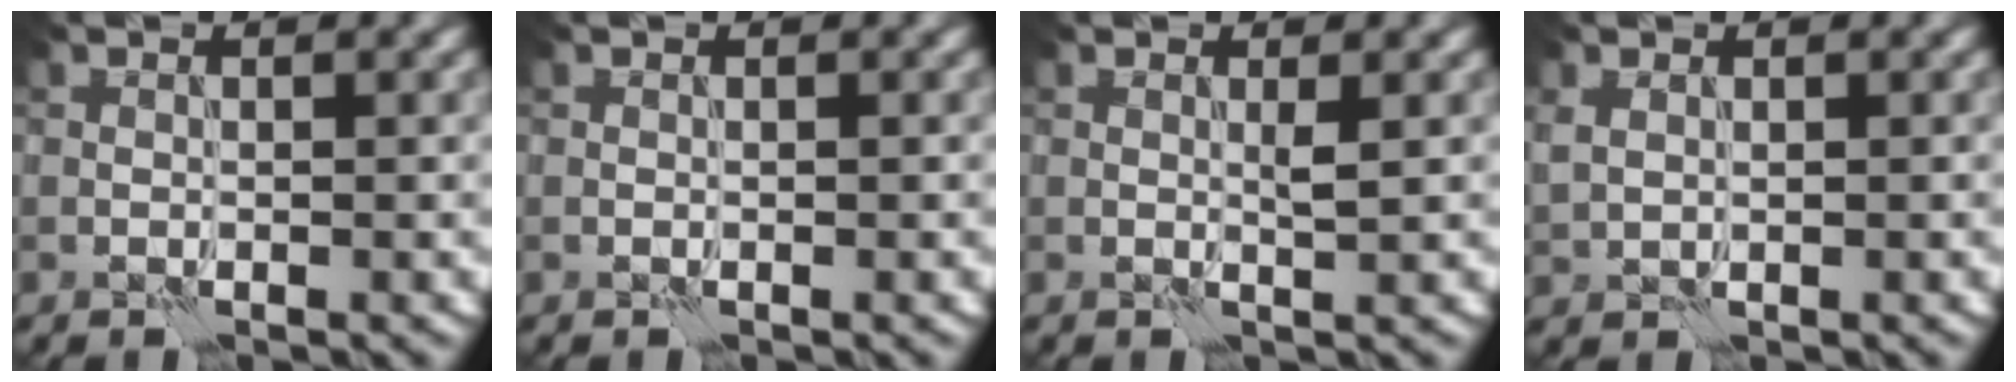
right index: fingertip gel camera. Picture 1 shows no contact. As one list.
[{"total": 0.0}, {"total": 0.8, "force": [0.3, -0.1, 0.8], "torque": [-0.017, 0.001, 0.003]}, {"total": 1.2, "force": [0.6, 0.8, 0.7], "torque": [-0.021, 0.003, 0.015]}]